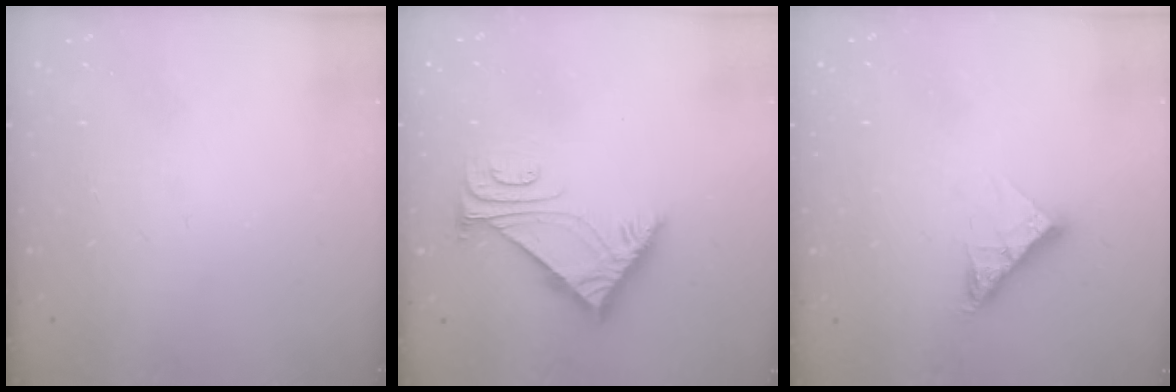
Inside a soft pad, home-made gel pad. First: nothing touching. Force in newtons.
{"total": 7.6, "press": 7.6, "slide": 0.7}
{"total": 9.6, "press": 9.5, "slide": 0.9}